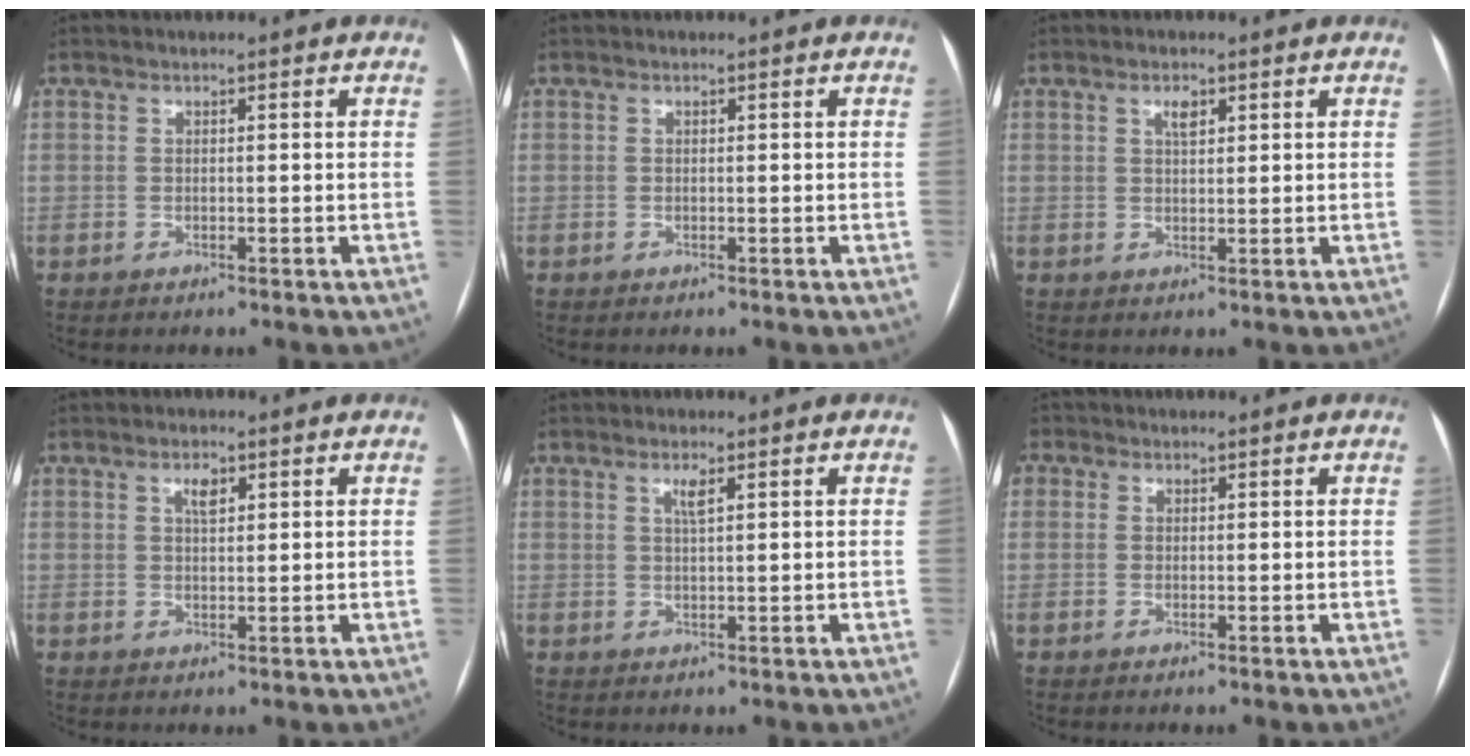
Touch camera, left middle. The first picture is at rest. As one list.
[{"total": 0.0}, {"total": 2.0, "force": [1.1, 0.9, 1.5], "torque": [-0.027, 0.003, 0.018]}, {"total": 2.2, "force": [1.1, 0.9, 1.6], "torque": [-0.029, 0.003, 0.020]}, {"total": 1.8, "force": [1.0, 0.2, 1.5], "torque": [-0.033, 0.001, 0.019]}, {"total": 1.5, "force": [0.5, 1.4, 0.3], "torque": [0.004, 0.003, 0.004]}]